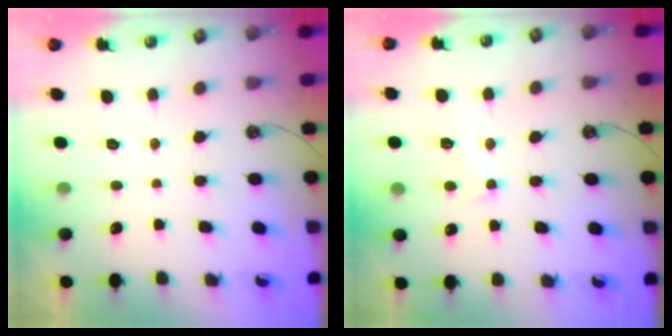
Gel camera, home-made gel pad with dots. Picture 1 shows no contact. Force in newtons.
{"total": 1.8, "press": 1.5, "slide": 0.9}